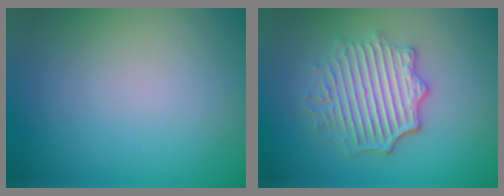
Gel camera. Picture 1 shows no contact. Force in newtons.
{"total": 5.0, "press": 4.1, "slide": 2.9}